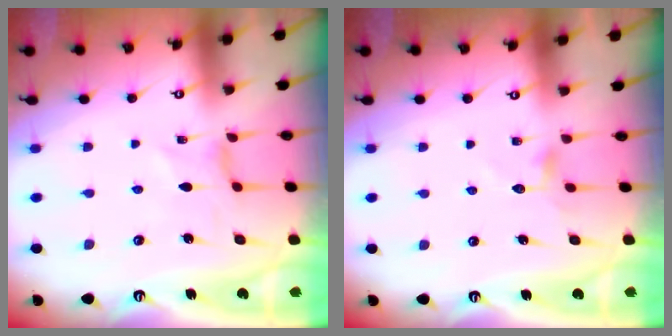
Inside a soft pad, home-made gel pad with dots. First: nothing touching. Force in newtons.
{"total": 4.5, "press": 4.4, "slide": 0.5}